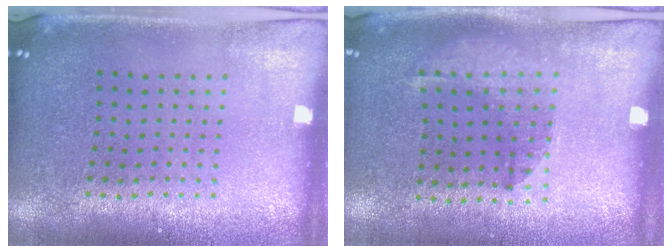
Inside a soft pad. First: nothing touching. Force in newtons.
{"total": 1.3, "press": 1.0, "slide": 0.8}